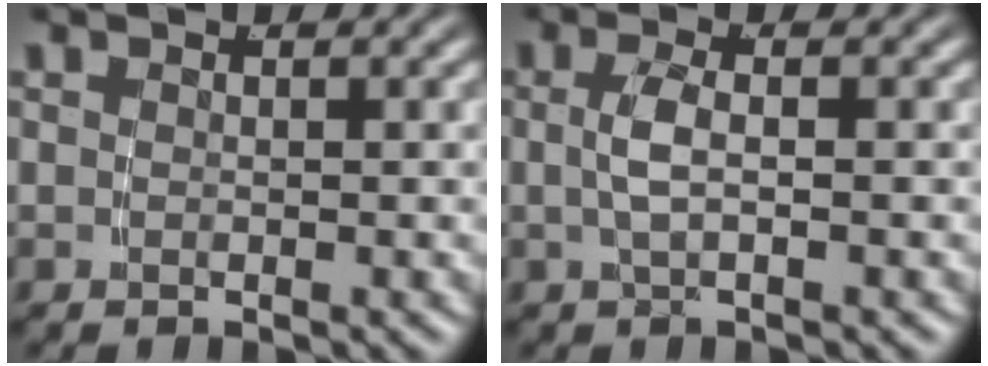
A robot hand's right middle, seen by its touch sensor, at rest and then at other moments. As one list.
[{"total": 2.0, "force": [-0.2, 0.0, 1.9], "torque": [-0.044, -0.001, 0.001]}]